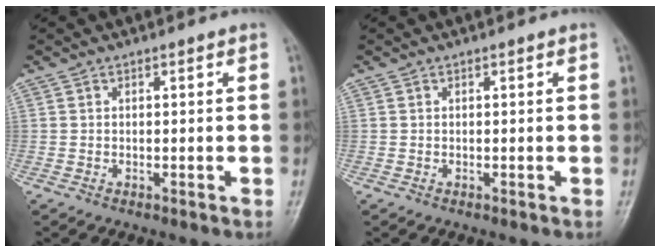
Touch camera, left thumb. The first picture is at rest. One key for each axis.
{"total": 0.0}